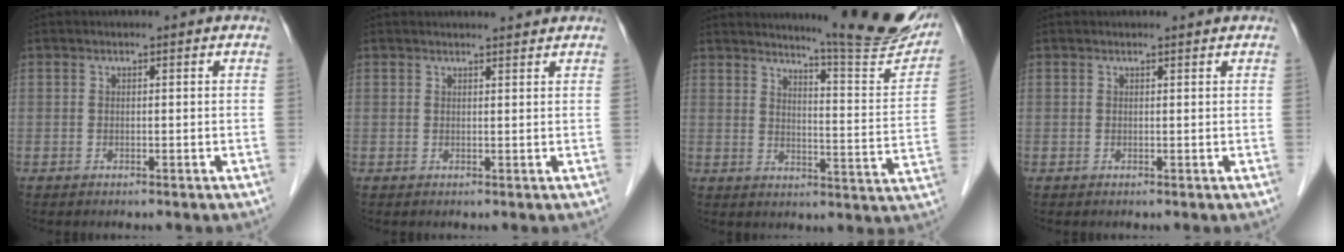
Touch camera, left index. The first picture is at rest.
{"total": 3.4, "force": [3.3, 0.2, 0.6], "torque": [-0.013, 0.008, 0.039]}
{"total": 15.9, "force": [14.5, 0.0, 6.4], "torque": [-0.086, -0.074, 0.174]}
{"total": 1.1, "force": [1.1, -0.1, 0.1], "torque": [-0.009, 0.000, 0.015]}